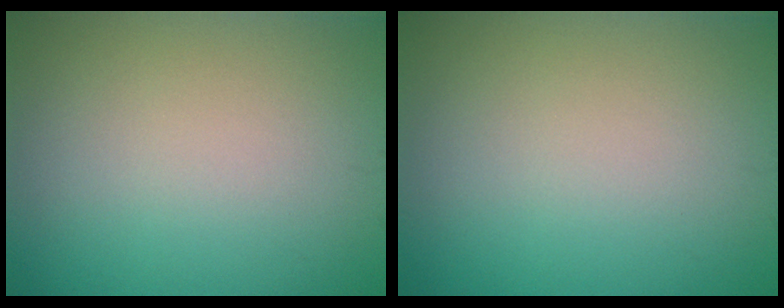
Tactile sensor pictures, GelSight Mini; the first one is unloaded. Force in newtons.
{"total": 0.0}